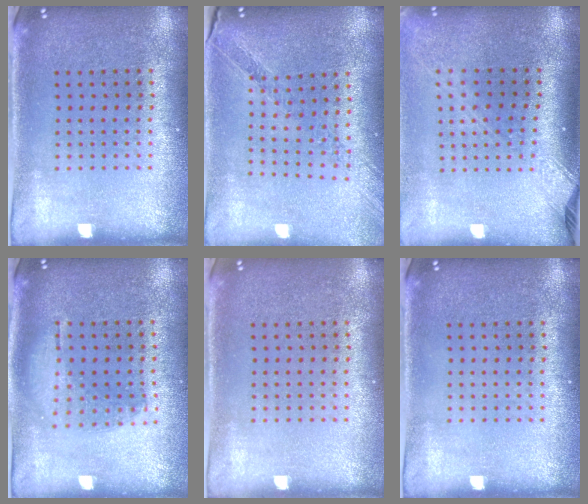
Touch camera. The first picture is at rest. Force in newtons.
{"total": 0.6, "press": 0.6, "slide": 0.1}
{"total": 2.2, "press": 1.7, "slide": 1.4}
{"total": 1.2, "press": 1.1, "slide": 0.4}
{"total": 0.0}
{"total": 0.0}